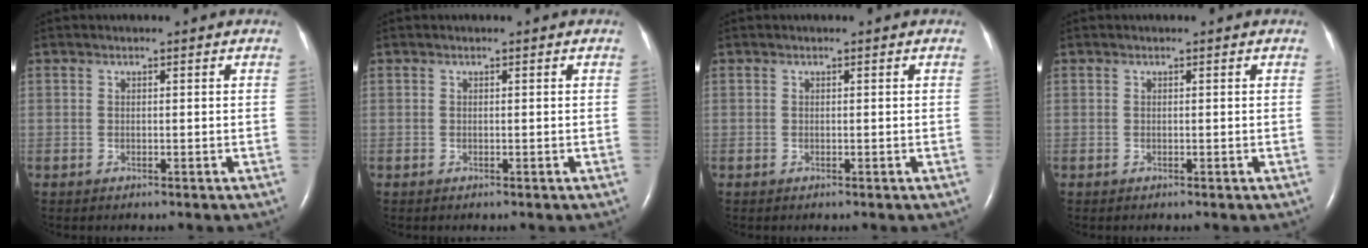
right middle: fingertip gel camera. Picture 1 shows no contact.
{"total": 0.0}
{"total": 0.0}
{"total": 0.0}